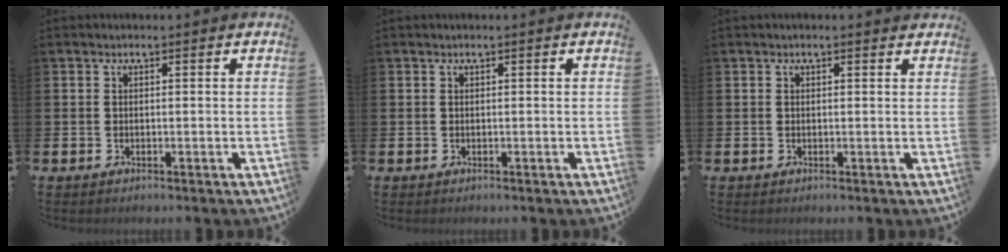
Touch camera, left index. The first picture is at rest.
{"total": 0.0}
{"total": 0.5, "force": [0.4, 0.0, 0.3], "torque": [0.005, -0.004, 0.006]}